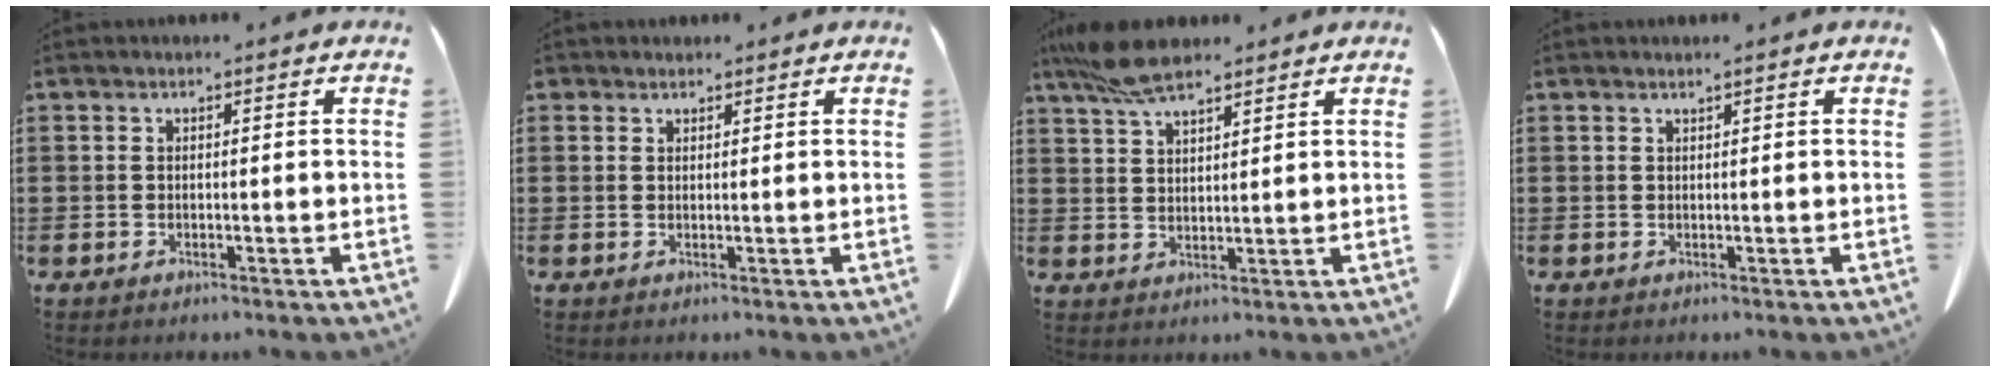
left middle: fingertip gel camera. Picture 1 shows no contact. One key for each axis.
{"total": 1.2, "fx": 1.1, "fy": 0.6, "fz": 0.1, "tx": -0.005, "ty": 0.002, "tz": 0.021}
{"total": 7.2, "fx": 5.5, "fy": 2.2, "fz": 4.1, "tx": -0.094, "ty": -0.004, "tz": 0.104}
{"total": 0.6, "fx": 0.5, "fy": -0.1, "fz": 0.2, "tx": -0.005, "ty": -0.003, "tz": 0.011}